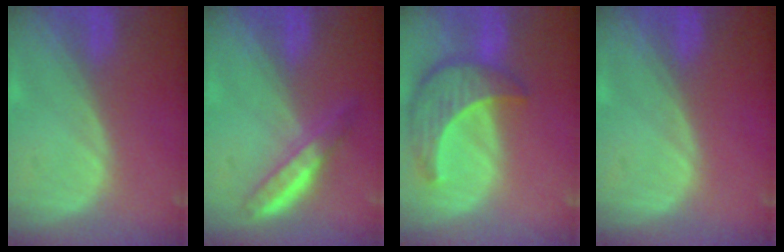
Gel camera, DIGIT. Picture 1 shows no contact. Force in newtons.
{"total": 4.9, "press": 4.5, "slide": 2.0}
{"total": 8.7, "press": 7.9, "slide": 3.7}
{"total": 0.0}